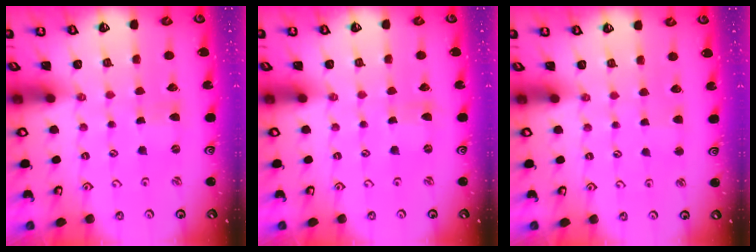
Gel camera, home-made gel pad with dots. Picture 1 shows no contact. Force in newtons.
{"total": 0.0}
{"total": 2.2, "press": 2.2, "slide": 0.3}